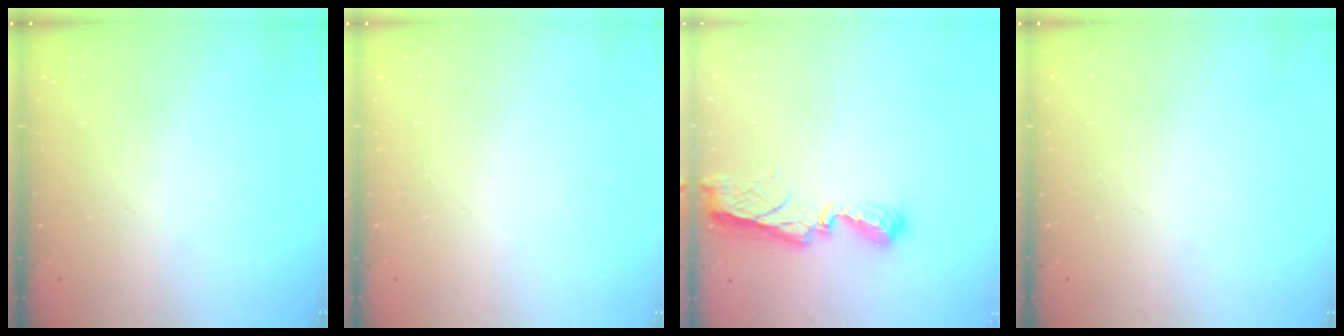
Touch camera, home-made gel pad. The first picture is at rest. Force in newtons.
{"total": 0.0}
{"total": 8.5, "press": 8.5, "slide": 0.8}
{"total": 0.0}